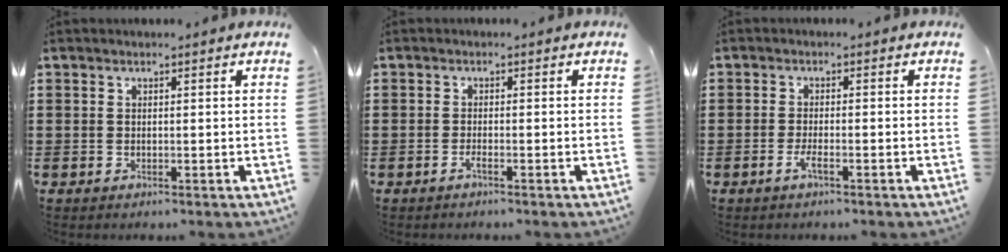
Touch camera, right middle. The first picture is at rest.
{"total": 1.0, "force": [-0.7, 0.0, 0.7], "torque": [-0.015, -0.004, -0.013]}
{"total": 2.1, "force": [-1.1, 0.3, 1.8], "torque": [-0.039, -0.004, -0.021]}